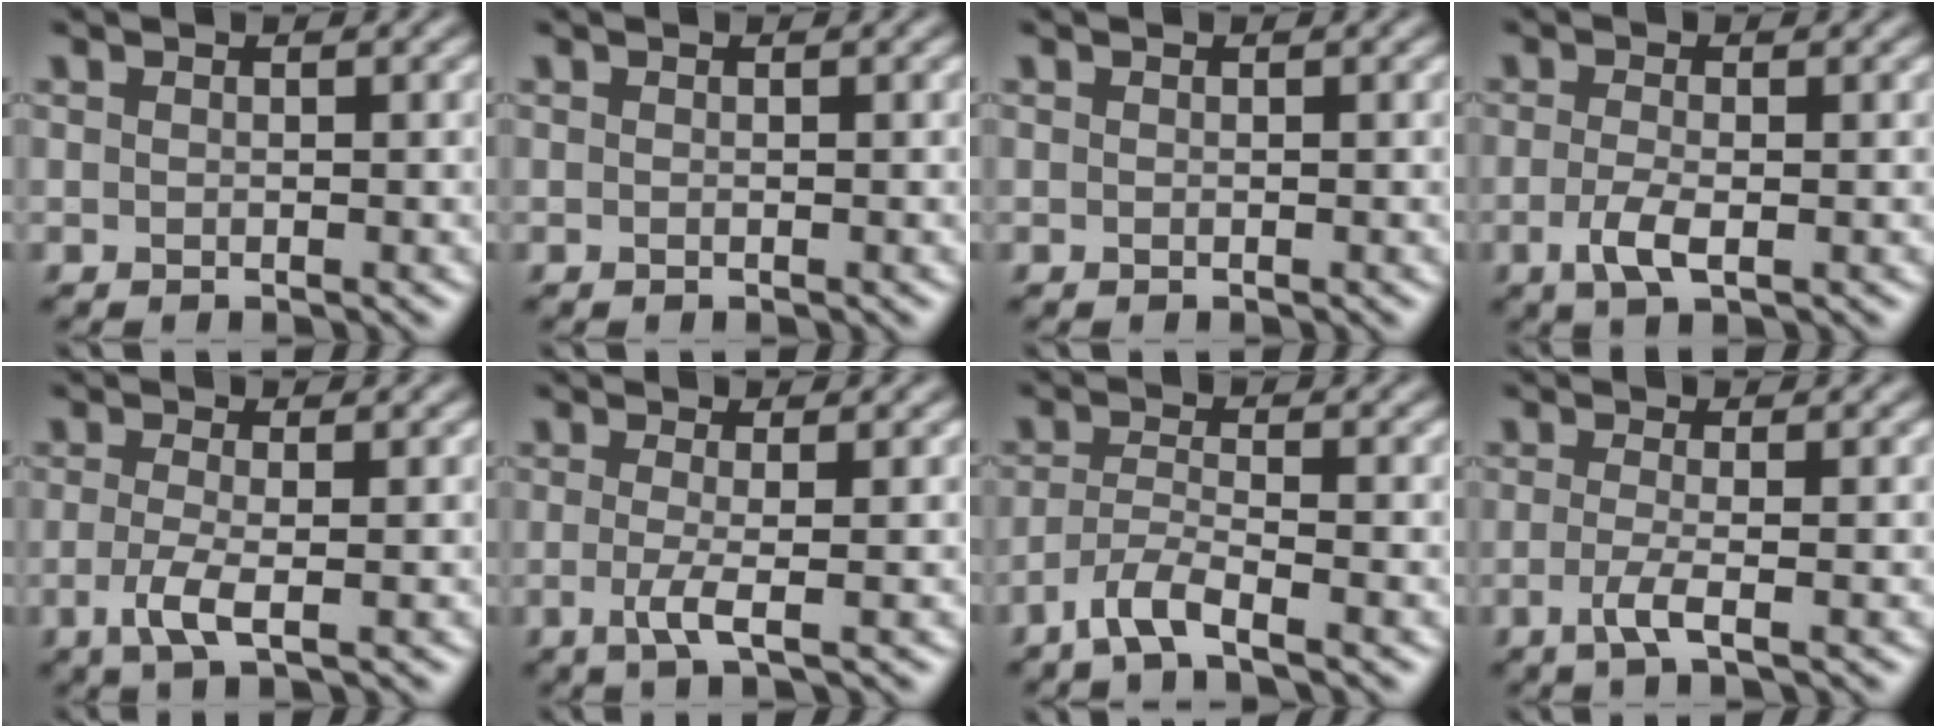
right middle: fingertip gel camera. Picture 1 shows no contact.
{"total": 0.0}
{"total": 0.0}
{"total": 2.5, "force": [-0.8, 0.9, 2.2], "torque": [-0.054, -0.007, -0.019]}
{"total": 2.7, "force": [-0.8, 0.7, 2.5], "torque": [-0.059, -0.007, -0.020]}
{"total": 2.6, "force": [-0.6, 0.5, 2.4], "torque": [-0.049, -0.007, -0.015]}
{"total": 3.3, "force": [-2.3, 0.5, 2.3], "torque": [-0.048, -0.001, -0.057]}
{"total": 2.4, "force": [-0.8, 0.6, 2.2], "torque": [-0.044, -0.004, -0.025]}